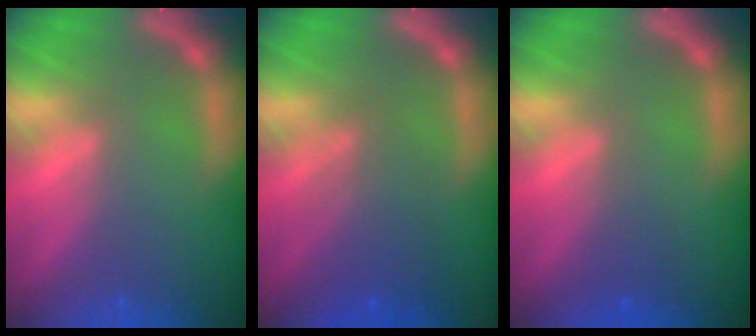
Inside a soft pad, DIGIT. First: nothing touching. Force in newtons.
{"total": 4.6}
{"total": 1.5}